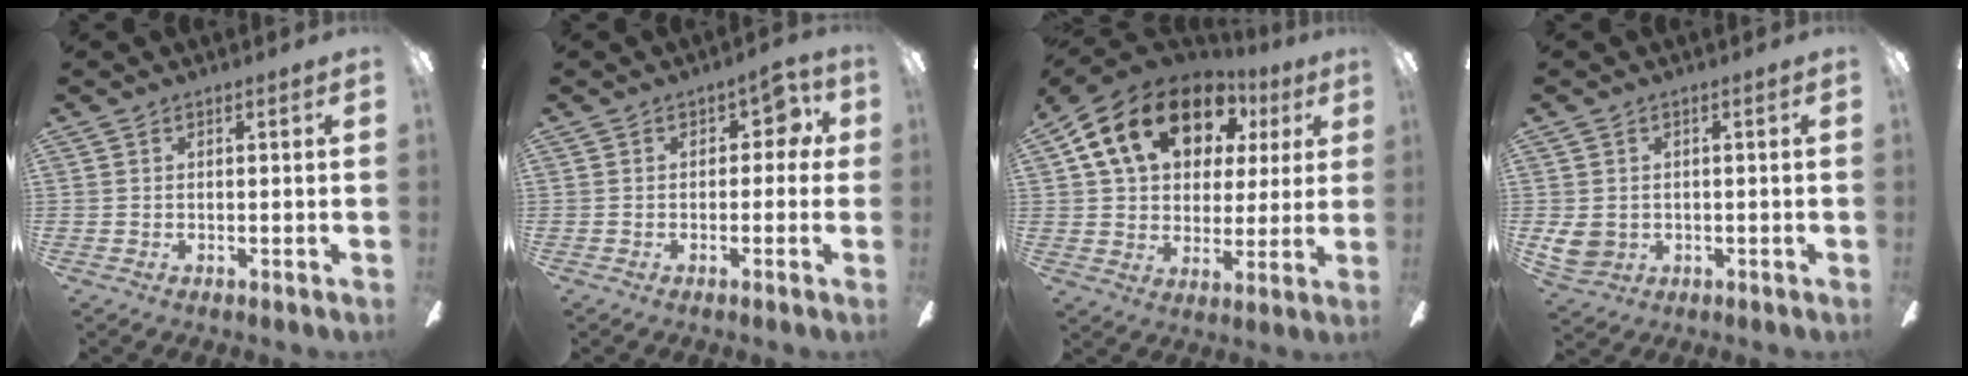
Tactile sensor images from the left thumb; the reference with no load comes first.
{"total": 4.5, "force": [0.9, 3.0, 3.2], "torque": [-0.040, 0.002, 0.010]}
{"total": 19.1, "force": [9.3, 12.7, 10.8], "torque": [-0.189, -0.022, 0.168]}
{"total": 4.4, "force": [0.1, 3.9, 2.1], "torque": [-0.045, -0.001, 0.002]}